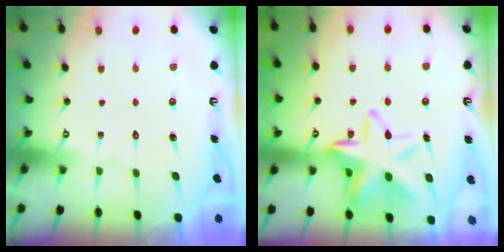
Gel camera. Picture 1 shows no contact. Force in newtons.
{"total": 16.5, "press": 16.4, "slide": 1.4}